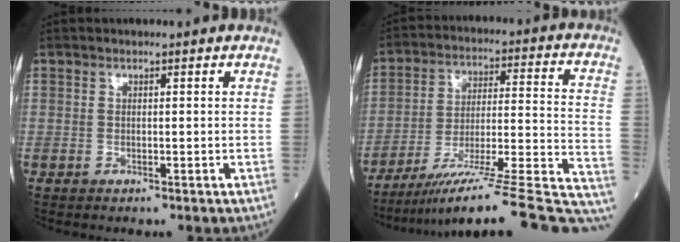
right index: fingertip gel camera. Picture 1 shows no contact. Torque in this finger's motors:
{"motor_torque": [-0.50, -1.15, 0.53, 0.11]}